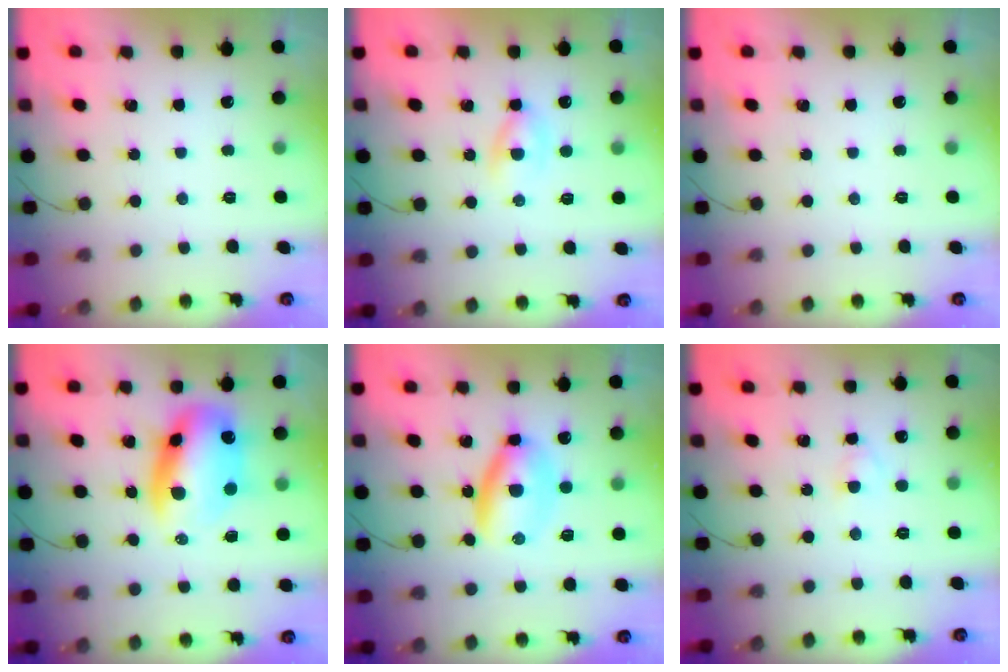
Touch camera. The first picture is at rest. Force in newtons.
{"total": 2.6, "press": 2.4, "slide": 1.0}
{"total": 0.0}
{"total": 12.8, "press": 12.4, "slide": 3.4}
{"total": 6.3, "press": 6.1, "slide": 1.3}
{"total": 2.6, "press": 2.4, "slide": 1.1}